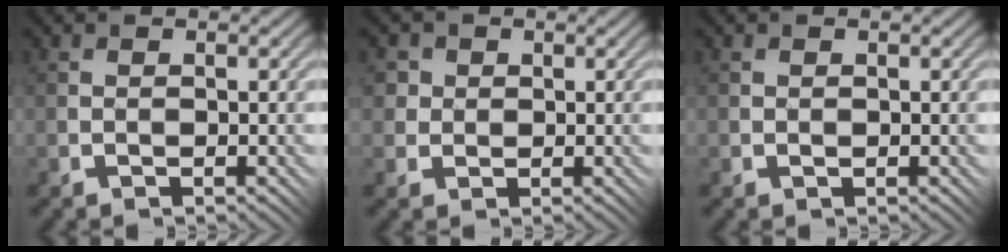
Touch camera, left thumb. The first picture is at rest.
{"total": 4.0, "force": [1.6, 3.5, 0.8], "torque": [-0.025, 0.011, 0.017]}
{"total": 0.0}